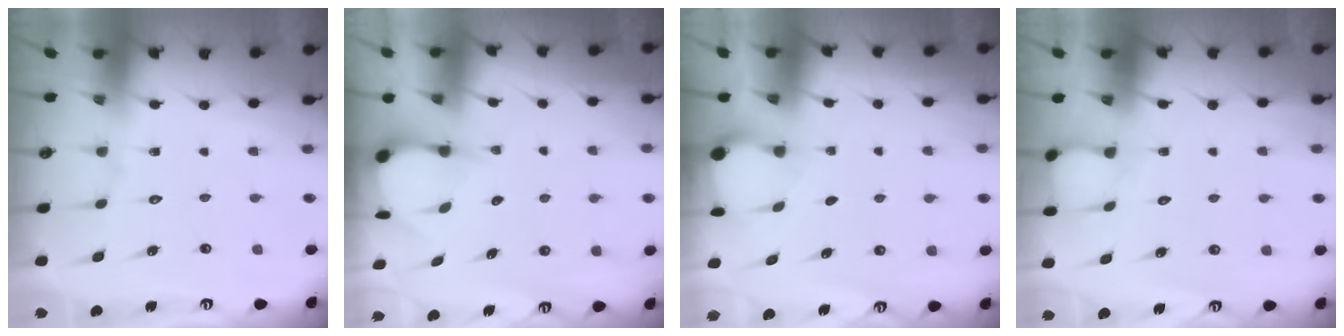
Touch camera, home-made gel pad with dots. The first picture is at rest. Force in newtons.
{"total": 3.6, "press": 3.5, "slide": 0.3}
{"total": 2.8, "press": 2.8, "slide": 0.3}
{"total": 3.9, "press": 3.8, "slide": 0.5}